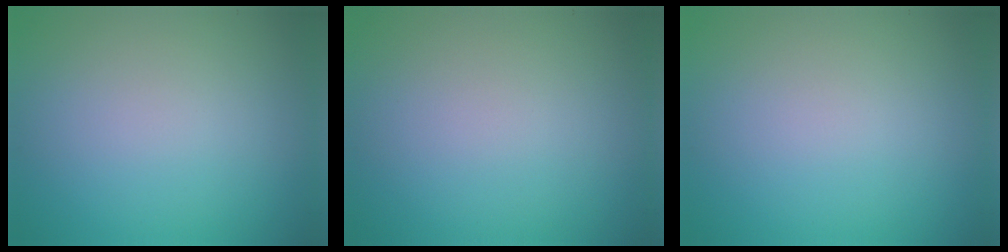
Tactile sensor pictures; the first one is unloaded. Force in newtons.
{"total": 0.0}
{"total": 0.0}